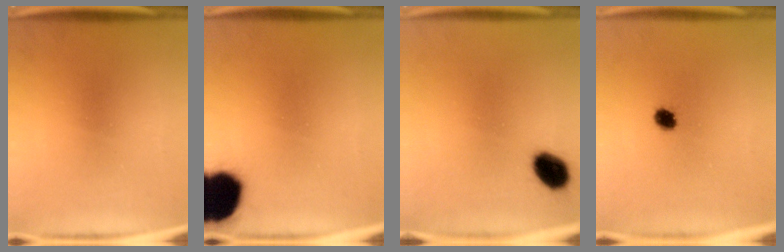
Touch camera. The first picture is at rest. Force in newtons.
{"total": 17.0}
{"total": 7.4}
{"total": 3.3}